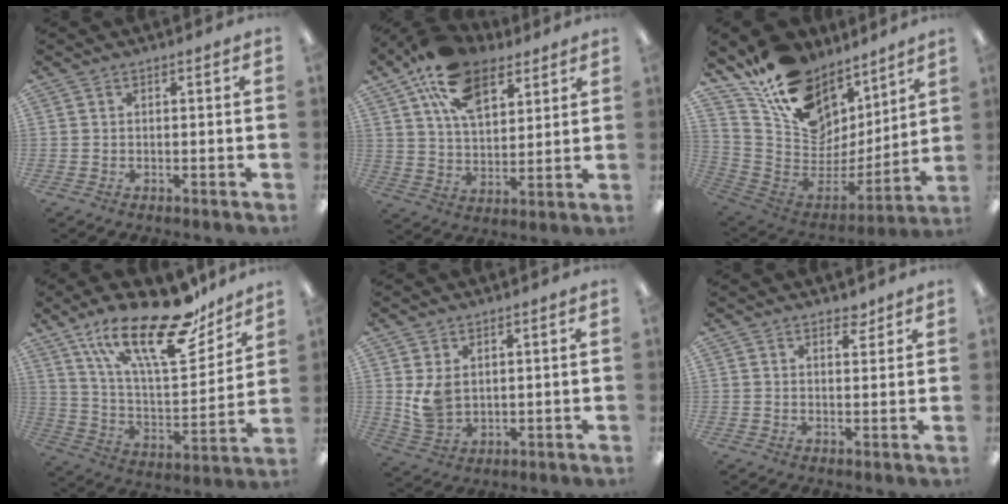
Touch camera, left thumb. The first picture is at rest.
{"total": 17.3, "force": [10.4, 9.4, 10.1], "torque": [-0.186, -0.031, 0.191]}
{"total": 16.2, "force": [10.4, 10.7, 6.4], "torque": [-0.117, -0.093, 0.197]}
{"total": 26.0, "force": [17.1, 9.5, 17.1], "torque": [-0.275, -0.093, 0.291]}
{"total": 5.8, "force": [2.1, 4.1, 3.5], "torque": [-0.069, -0.003, 0.044]}
{"total": 2.9, "force": [2.5, 1.2, 0.9], "torque": [0.004, -0.017, 0.042]}